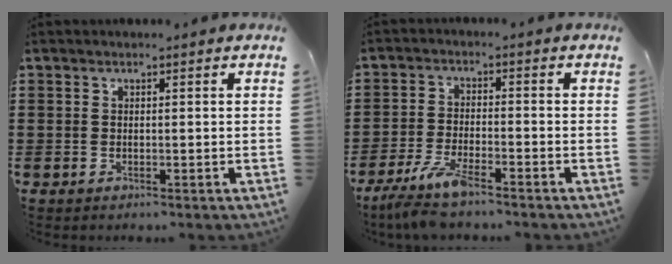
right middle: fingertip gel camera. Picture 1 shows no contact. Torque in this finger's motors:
{"motor_torque": [2.14, 0.00, 0.10, 0.15]}